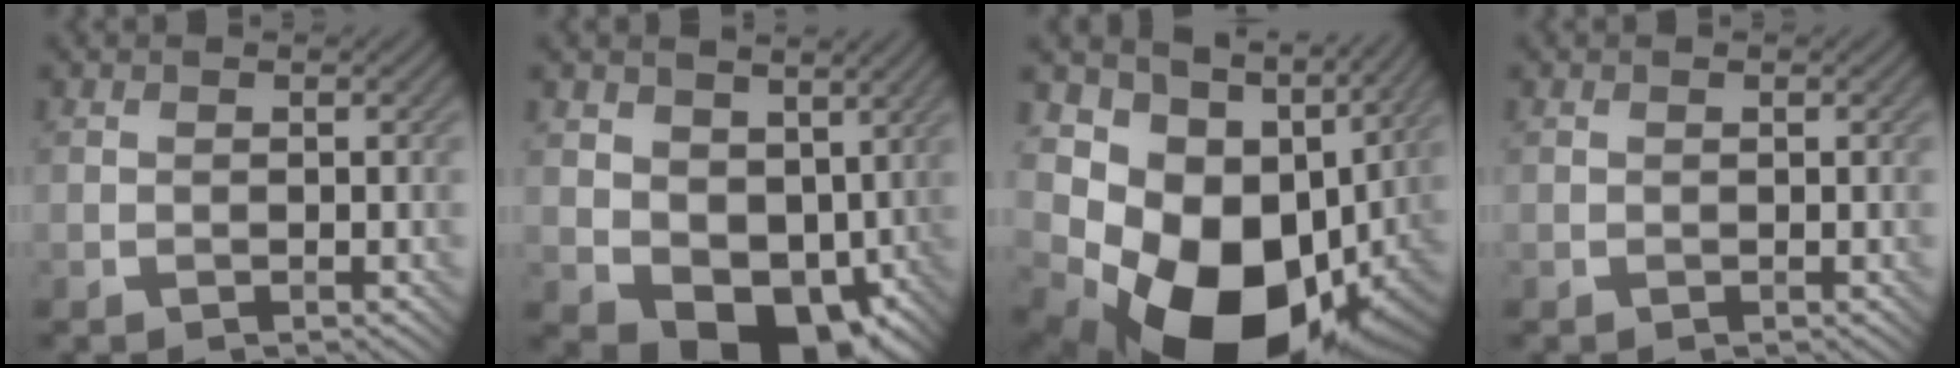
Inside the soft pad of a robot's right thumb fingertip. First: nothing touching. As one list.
[{"total": 9.8, "force": [1.0, 7.4, 6.3], "torque": [-0.121, -0.022, 0.018]}, {"total": 18.3, "force": [-1.4, 13.8, 12.0], "torque": [-0.206, -0.049, 0.015]}, {"total": 0.0}]